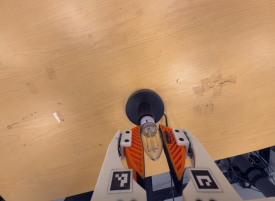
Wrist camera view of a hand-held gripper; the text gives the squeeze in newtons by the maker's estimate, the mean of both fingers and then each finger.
{"total": 14.0, "left": 13.7, "right": 14.2}